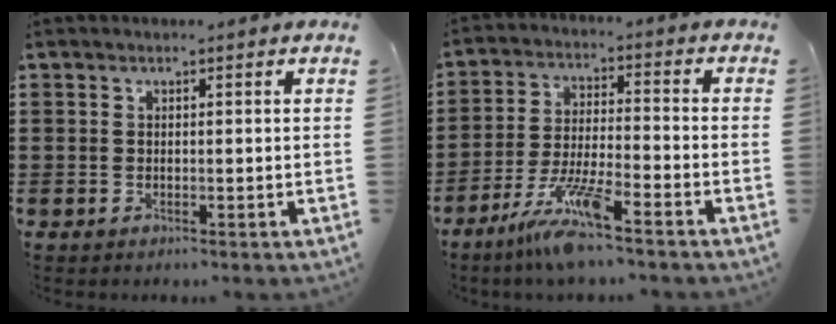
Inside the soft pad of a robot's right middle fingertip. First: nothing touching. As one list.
[{"total": 8.9, "force": [-6.5, 0.6, 6.1], "torque": [-0.126, -0.011, -0.123]}]